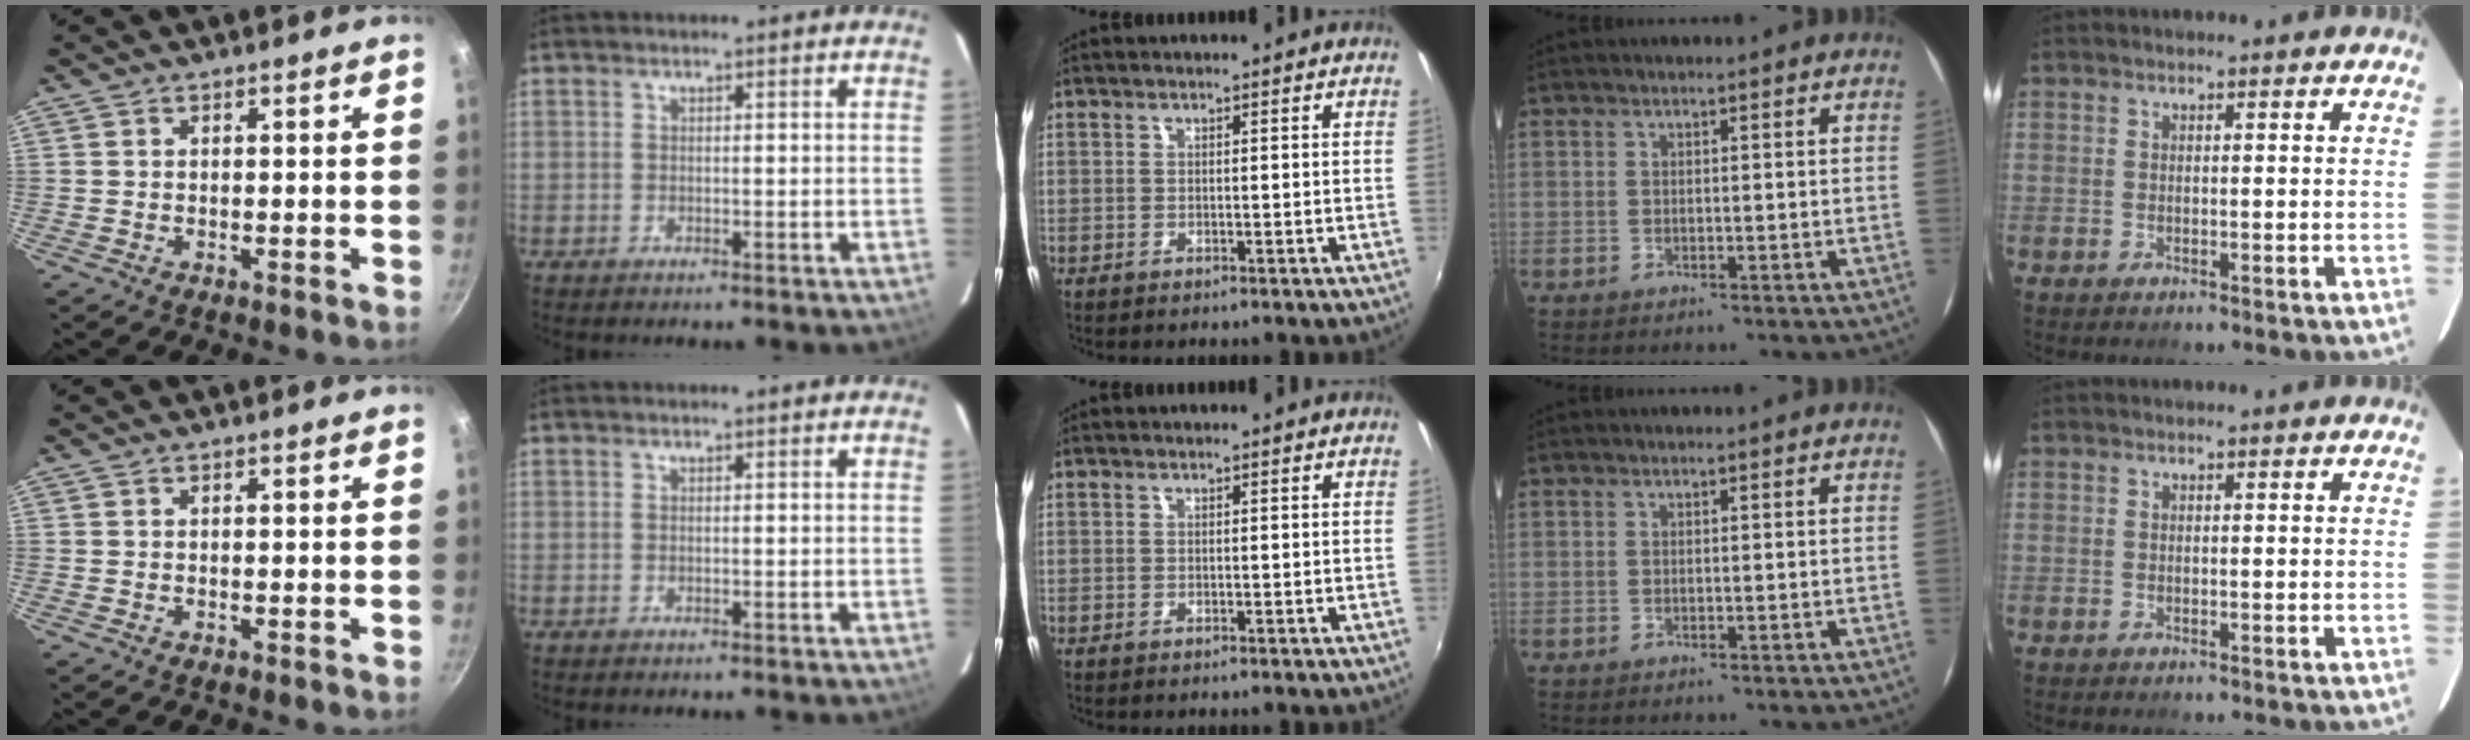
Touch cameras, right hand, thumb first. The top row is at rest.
{}